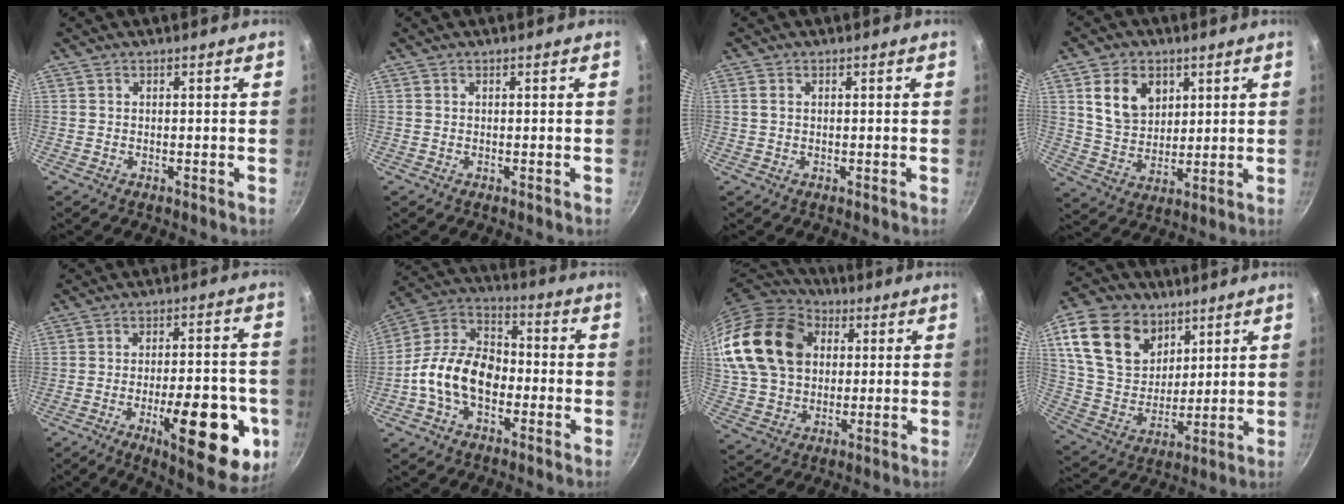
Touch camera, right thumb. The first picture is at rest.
{"total": 0.0}
{"total": 1.3, "force": [0.4, 0.9, 0.9], "torque": [-0.016, 0.003, 0.005]}
{"total": 10.8, "force": [4.0, 7.9, 6.1], "torque": [-0.083, -0.018, 0.077]}
{"total": 20.0, "force": [-6.6, 7.4, 17.3], "torque": [-0.195, 0.014, -0.087]}
{"total": 14.6, "force": [-3.6, 9.8, 10.3], "torque": [-0.144, 0.043, -0.085]}
{"total": 22.9, "force": [6.1, 17.2, 13.8], "torque": [-0.260, 0.018, 0.113]}
{"total": 19.5, "force": [9.1, 13.9, 10.3], "torque": [-0.161, -0.035, 0.172]}